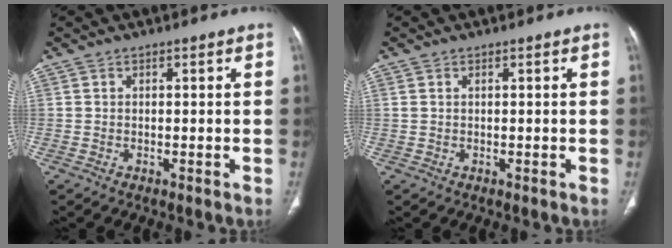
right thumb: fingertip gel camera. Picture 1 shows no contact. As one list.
[{"total": 0.8, "force": [0.4, 0.4, 0.6], "torque": [-0.020, 0.010, 0.013]}]